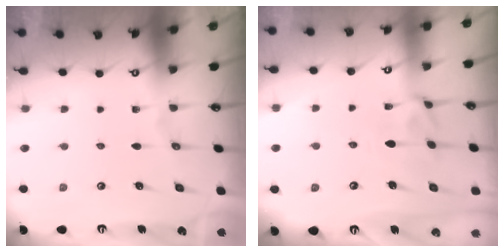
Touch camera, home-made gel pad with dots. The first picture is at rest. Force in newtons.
{"total": 1.6, "press": 1.4, "slide": 0.8}